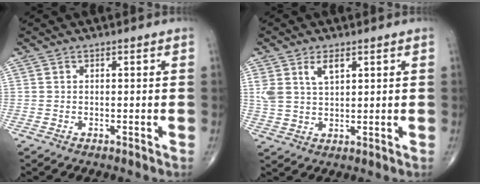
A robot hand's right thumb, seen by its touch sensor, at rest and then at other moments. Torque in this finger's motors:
{"motor_torque": [0.03, 0.04, 0.54, 0.52, 0.04]}